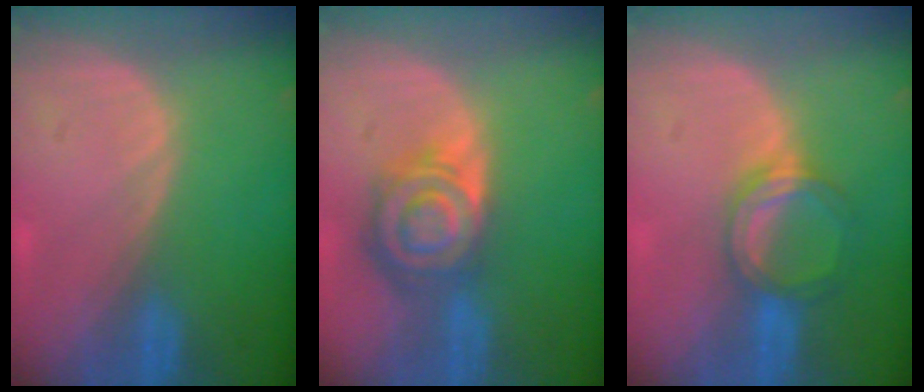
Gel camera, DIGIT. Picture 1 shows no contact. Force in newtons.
{"total": 8.6, "press": 7.4, "slide": 4.4}
{"total": 5.2, "press": 5.0, "slide": 1.5}